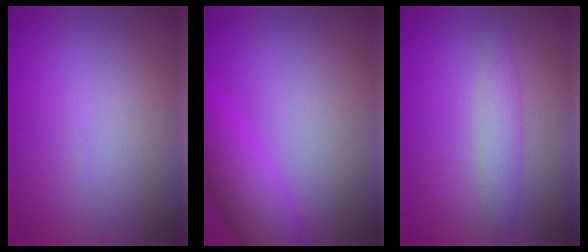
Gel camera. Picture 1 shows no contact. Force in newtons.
{"total": 5.8, "press": 5.8, "slide": 0.2}
{"total": 2.5, "press": 2.5, "slide": 0.0}